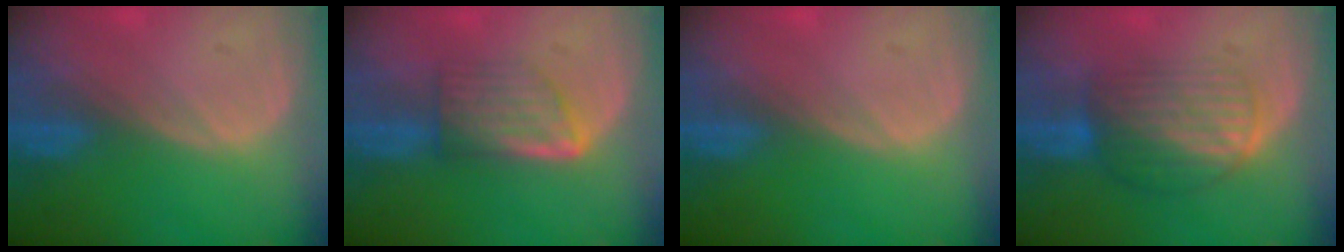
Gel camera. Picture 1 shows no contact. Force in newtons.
{"total": 5.7, "press": 5.3, "slide": 2.3}
{"total": 0.0}
{"total": 6.5, "press": 6.3, "slide": 1.6}